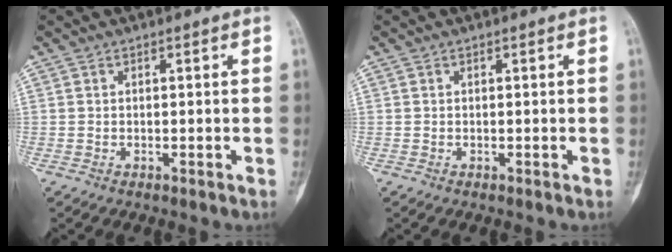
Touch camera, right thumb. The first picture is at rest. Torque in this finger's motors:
{"motor_torque": [0.06, 0.06, -0.01, -0.01, 0.00]}